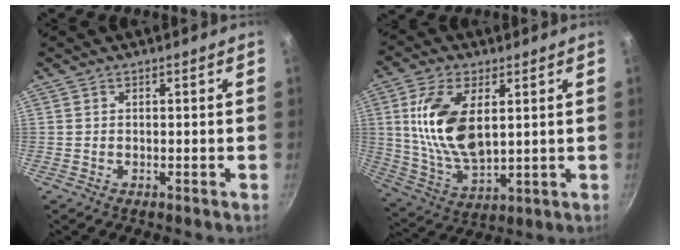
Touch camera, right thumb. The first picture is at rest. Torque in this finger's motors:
{"motor_torque": [0.82, 1.59, 1.63, 0.34, 0.42]}